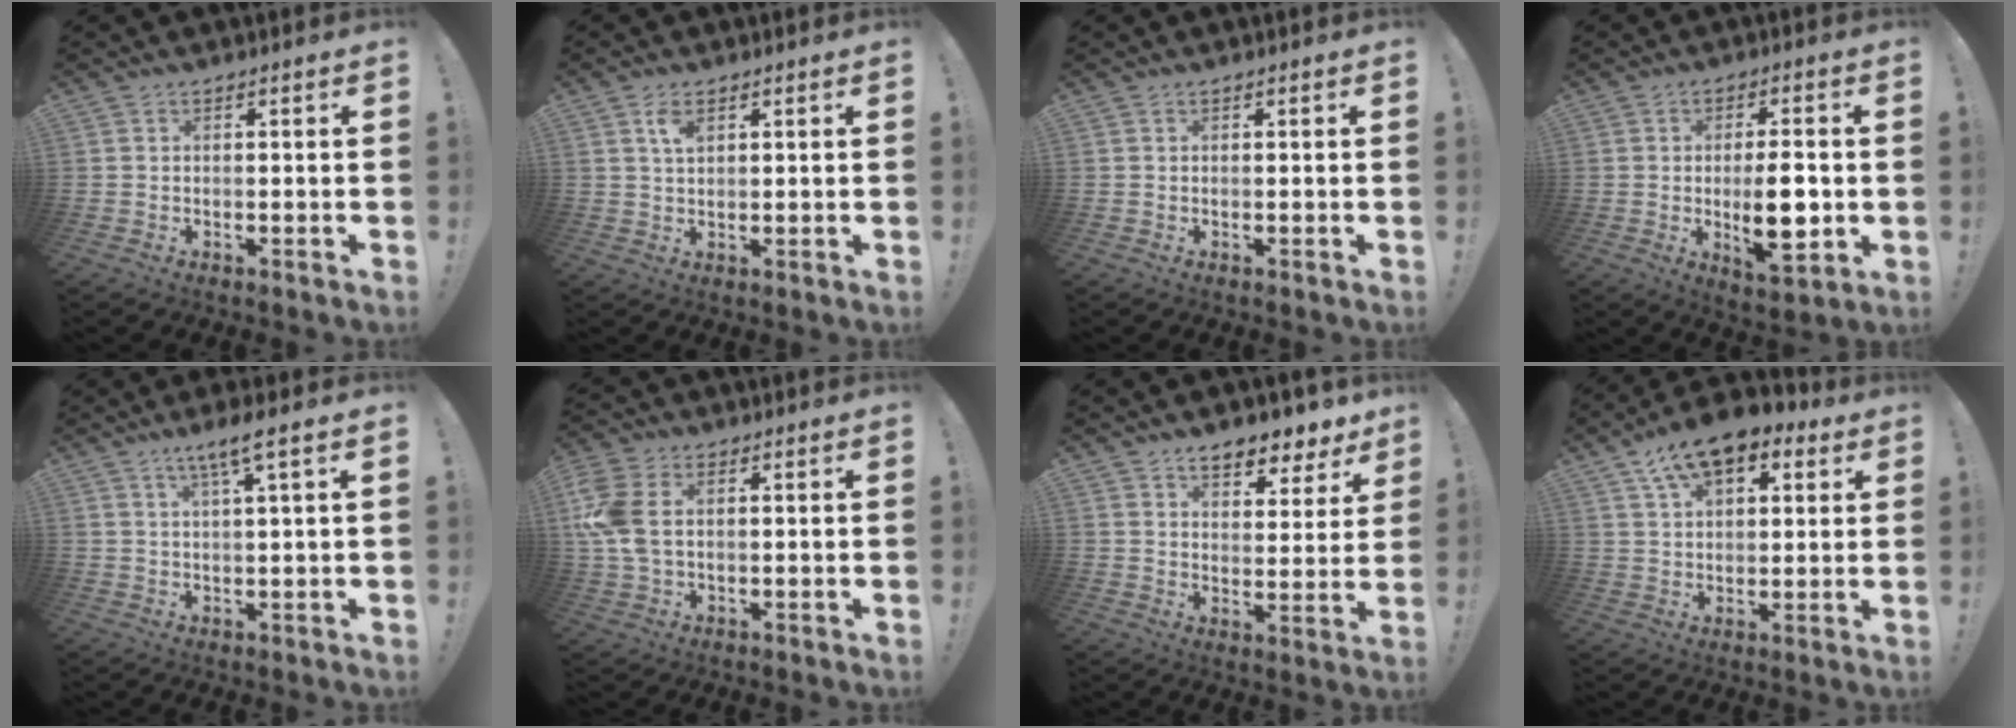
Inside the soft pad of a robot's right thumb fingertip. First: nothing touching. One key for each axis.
{"total": 3.8, "fx": 1.9, "fy": 1.9, "fz": 2.7, "tx": -0.040, "ty": -0.007, "tz": 0.030}
{"total": 0.0}
{"total": 11.6, "fx": -1.6, "fy": 4.6, "fz": 10.5, "tx": -0.172, "ty": -0.008, "tz": -0.030}
{"total": 6.0, "fx": 3.1, "fy": -0.4, "fz": 5.2, "tx": -0.096, "ty": -0.008, "tz": 0.047}
{"total": 9.3, "fx": 1.4, "fy": 6.0, "fz": 6.9, "tx": -0.162, "ty": -0.003, "tz": 0.026}
{"total": 8.6, "fx": 6.7, "fy": 3.8, "fz": 3.7, "tx": -0.049, "ty": -0.049, "tz": 0.122}
{"total": 12.3, "fx": 7.7, "fy": 6.1, "fz": 7.4, "tx": -0.126, "ty": -0.038, "tz": 0.143}